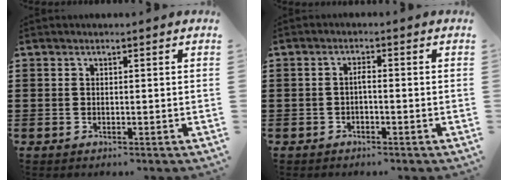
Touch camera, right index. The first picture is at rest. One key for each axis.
{"total": 1.2, "fx": -0.4, "fy": 0.3, "fz": 1.1, "tx": -0.023, "ty": 0.002, "tz": -0.009}